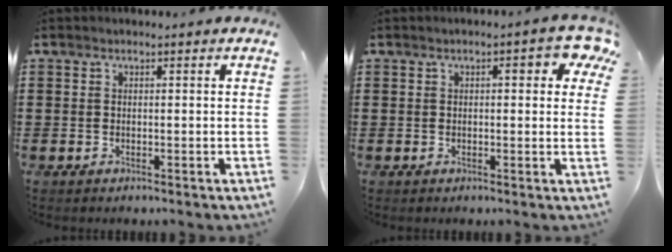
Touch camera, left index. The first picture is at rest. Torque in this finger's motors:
{"motor_torque": [0.61, -0.59, 0.46, 0.06]}